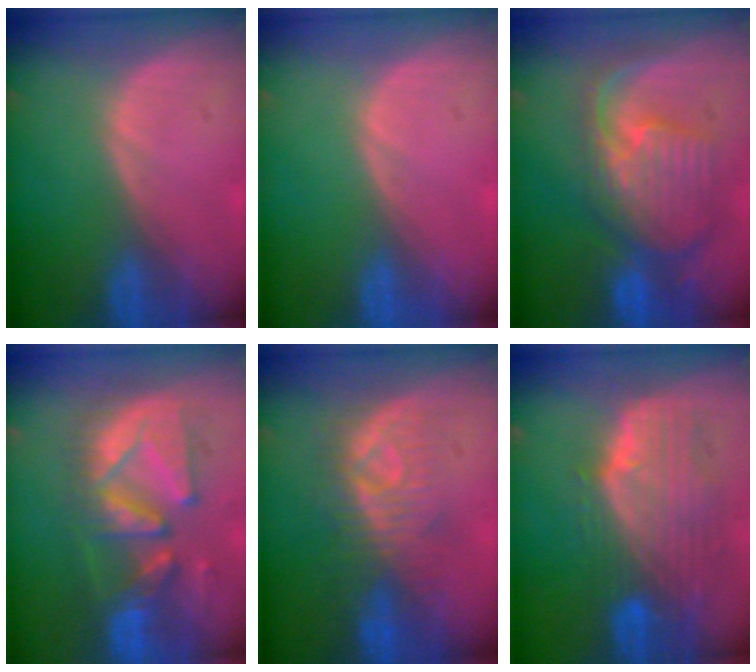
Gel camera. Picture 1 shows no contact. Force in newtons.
{"total": 0.0}
{"total": 10.5, "press": 9.4, "slide": 4.6}
{"total": 11.2, "press": 10.7, "slide": 3.2}
{"total": 8.0, "press": 7.9, "slide": 1.7}
{"total": 10.3, "press": 9.0, "slide": 5.1}